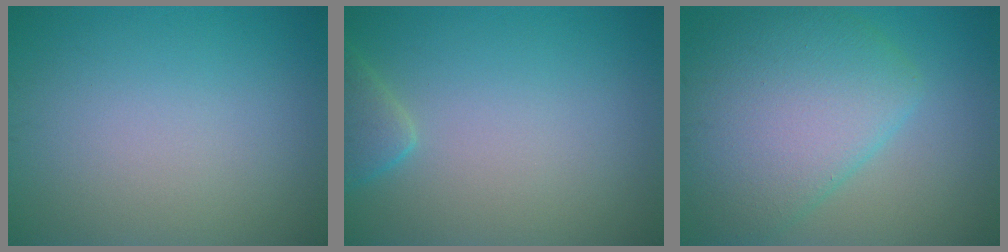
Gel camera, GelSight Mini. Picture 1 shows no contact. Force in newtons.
{"total": 2.0, "press": 2.0, "slide": 0.2}
{"total": 8.4, "press": 8.4, "slide": 0.5}